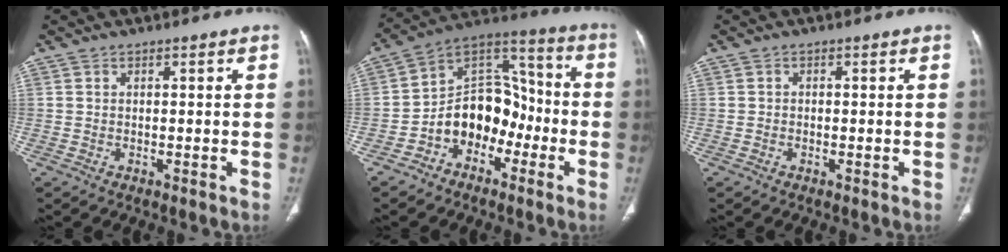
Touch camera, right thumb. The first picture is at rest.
{"total": 13.5, "force": [-5.0, 10.0, 7.6], "torque": [-0.075, 0.076, -0.095]}
{"total": 0.0}